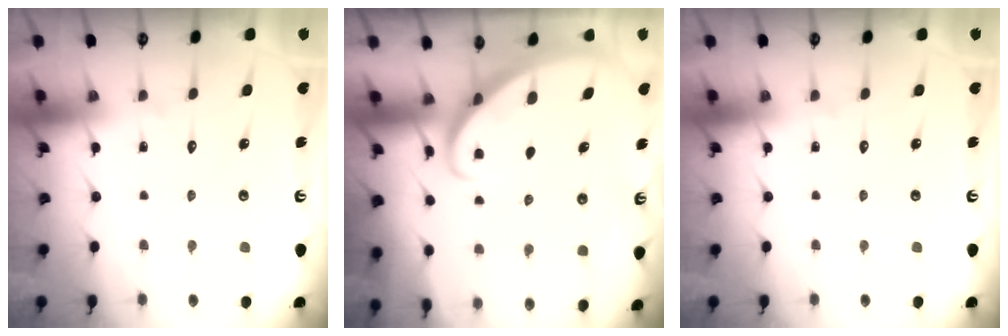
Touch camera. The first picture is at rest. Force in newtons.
{"total": 2.8, "press": 2.8, "slide": 0.2}
{"total": 0.0}